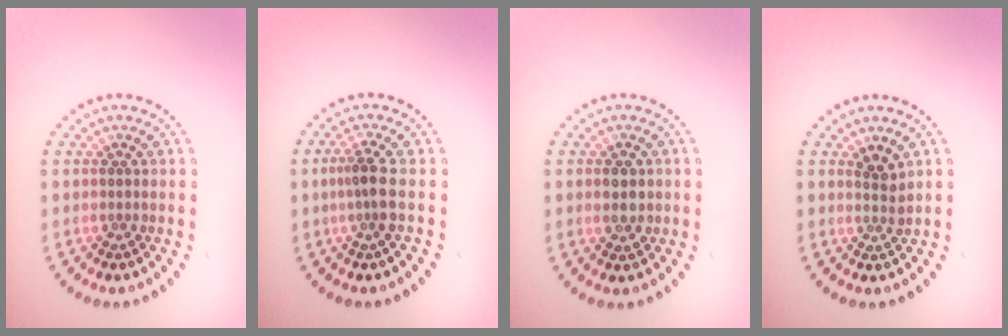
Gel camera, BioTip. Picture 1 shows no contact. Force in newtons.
{"total": 2.3, "press": 1.8, "slide": 1.6}
{"total": 2.1, "press": 2.1, "slide": 0.2}
{"total": 1.6, "press": 1.2, "slide": 1.1}